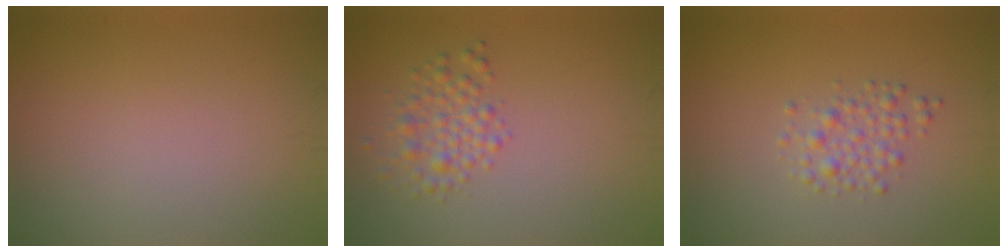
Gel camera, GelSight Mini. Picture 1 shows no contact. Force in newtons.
{"total": 2.5, "press": 2.5, "slide": 0.0}
{"total": 2.1, "press": 2.1, "slide": 0.0}